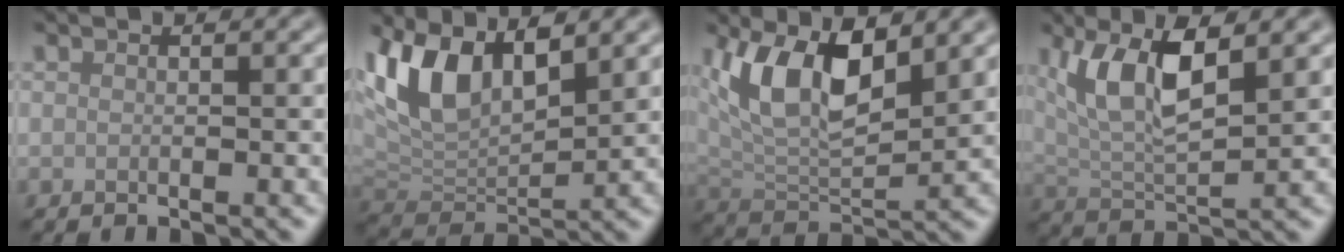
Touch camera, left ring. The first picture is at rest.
{"total": 8.0, "force": [3.5, 4.1, 6.0], "torque": [-0.123, 0.000, 0.062]}
{"total": 8.5, "force": [3.3, 3.9, 6.8], "torque": [-0.131, -0.006, 0.058]}
{"total": 7.1, "force": [2.6, 2.6, 6.1], "torque": [-0.122, -0.001, 0.050]}